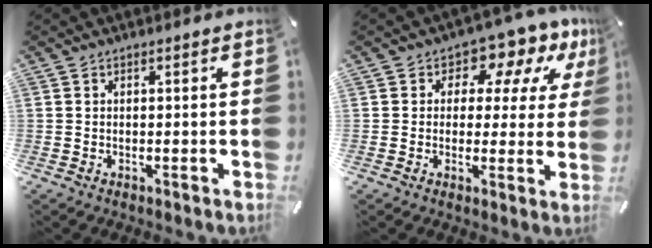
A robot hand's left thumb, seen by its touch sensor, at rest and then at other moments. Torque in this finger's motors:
{"motor_torque": [0.43, 0.19, 0.46, 0.31, 0.01]}